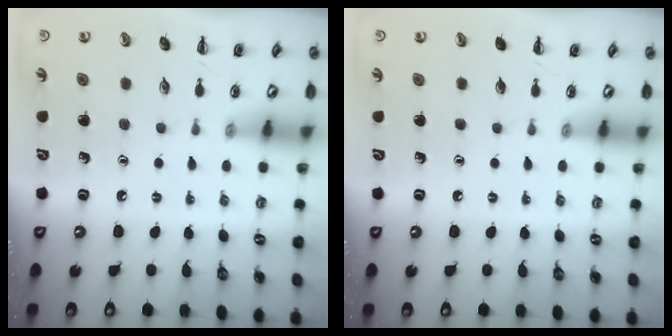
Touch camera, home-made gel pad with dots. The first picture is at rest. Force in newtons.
{"total": 0.0}